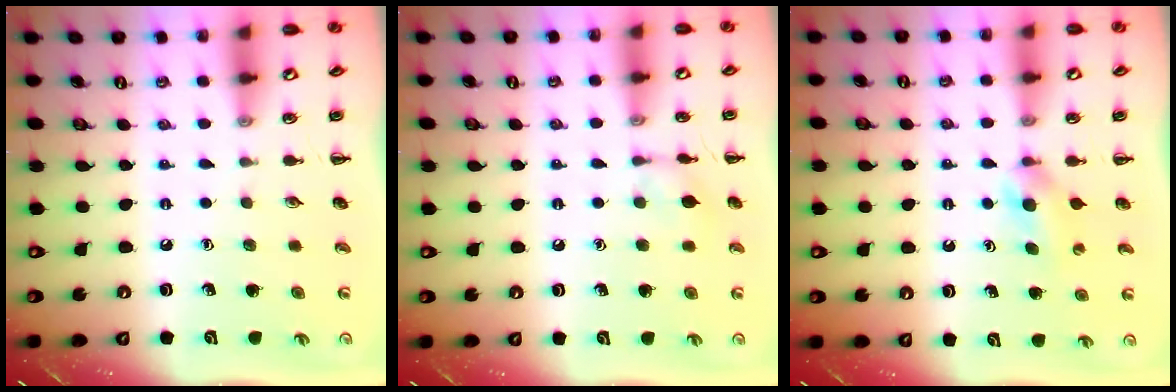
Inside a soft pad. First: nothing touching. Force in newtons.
{"total": 5.9, "press": 5.8, "slide": 1.2}
{"total": 4.9, "press": 4.7, "slide": 1.2}